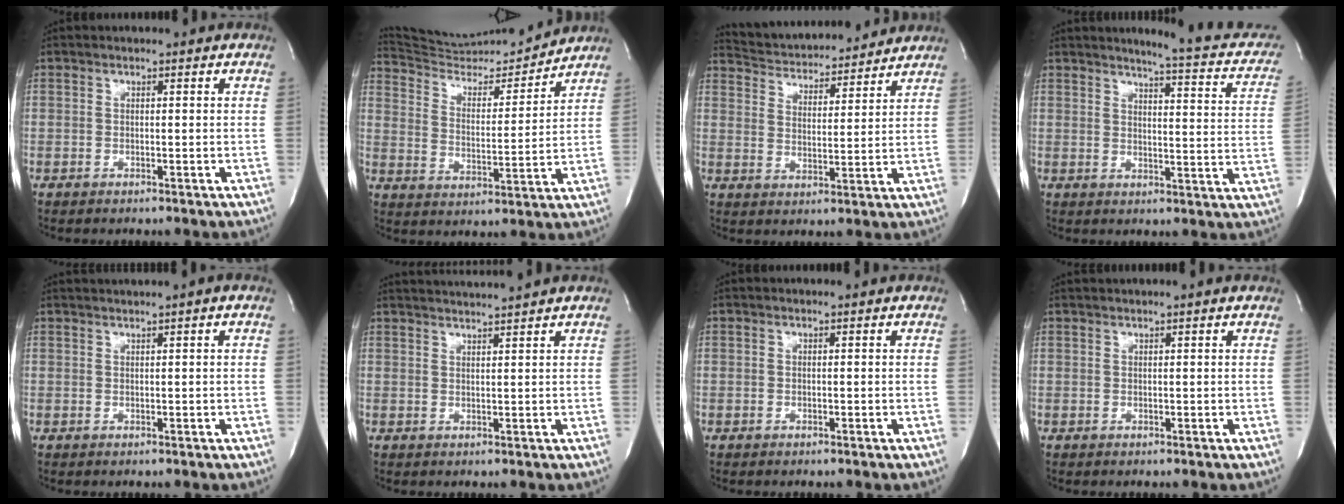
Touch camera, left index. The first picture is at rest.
{"total": 13.9, "force": [13.8, 0.1, 2.1], "torque": [-0.043, -0.017, 0.224]}
{"total": 13.5, "force": [13.0, 2.1, 3.2], "torque": [-0.054, 0.007, 0.197]}
{"total": 12.3, "force": [10.8, 1.6, 5.7], "torque": [-0.059, -0.034, 0.105]}
{"total": 1.8, "force": [1.1, -0.7, 1.2], "torque": [-0.022, 0.008, 0.022]}
{"total": 4.9, "force": [4.5, -1.6, 1.2], "torque": [-0.019, 0.003, 0.068]}
{"total": 0.0}
{"total": 1.6, "force": [1.3, -0.6, 0.8], "torque": [-0.013, 0.016, 0.027]}